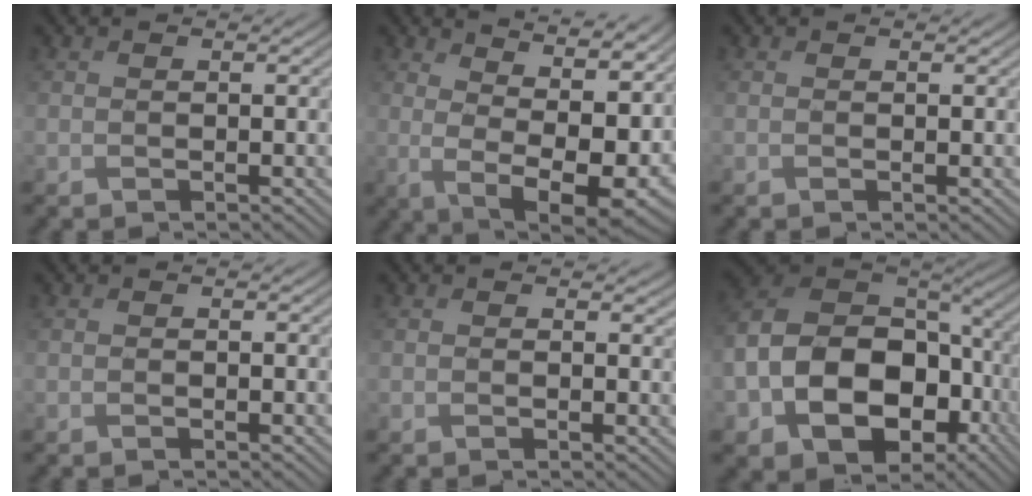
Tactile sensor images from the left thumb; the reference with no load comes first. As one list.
[{"total": 13.1, "force": [4.9, 5.4, 10.8], "torque": [-0.158, -0.005, 0.068]}, {"total": 0.8, "force": [-0.5, -0.6, -0.3], "torque": [0.014, -0.002, -0.014]}, {"total": 0.8, "force": [-0.7, -0.3, -0.3], "torque": [0.012, 0.001, -0.017]}, {"total": 0.6, "force": [0.2, 0.5, 0.3], "torque": [0.000, 0.001, -0.001]}, {"total": 16.9, "force": [-5.0, 11.9, 10.9], "torque": [-0.222, -0.044, -0.079]}]